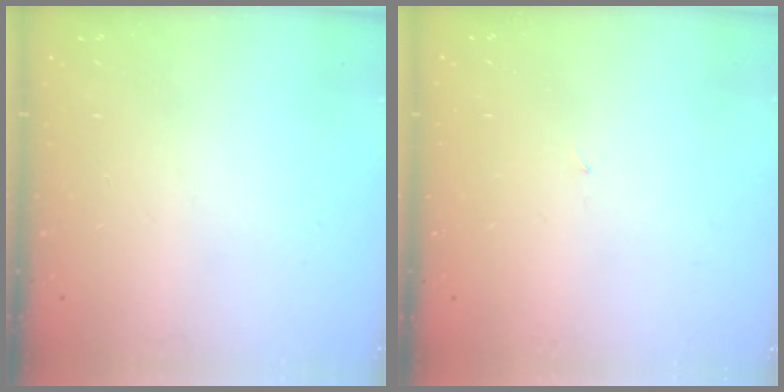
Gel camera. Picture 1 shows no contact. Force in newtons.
{"total": 0.8, "press": 0.8, "slide": 0.1}